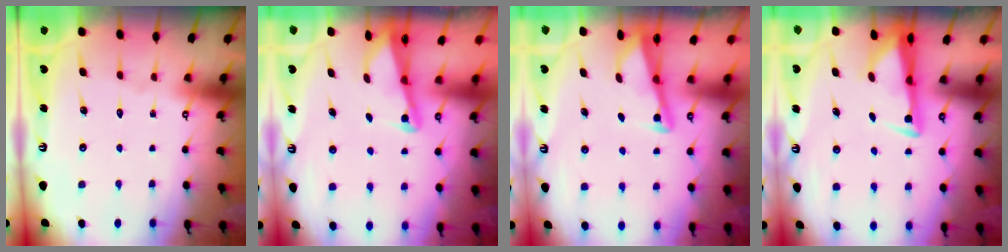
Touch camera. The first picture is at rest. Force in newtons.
{"total": 2.2, "press": 2.2, "slide": 0.3}
{"total": 3.1, "press": 3.1, "slide": 0.3}
{"total": 2.9, "press": 2.8, "slide": 0.9}